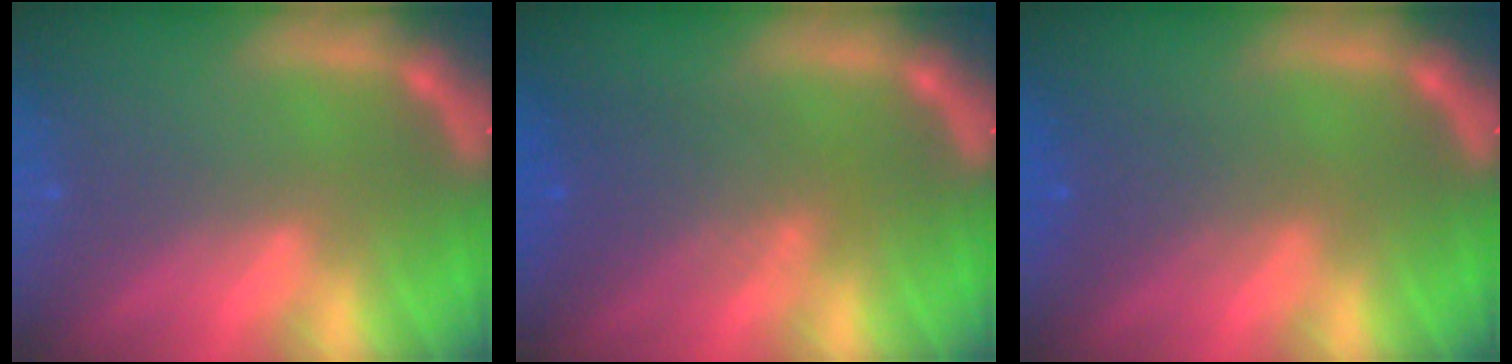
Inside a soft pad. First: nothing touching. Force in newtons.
{"total": 4.6}
{"total": 2.5}